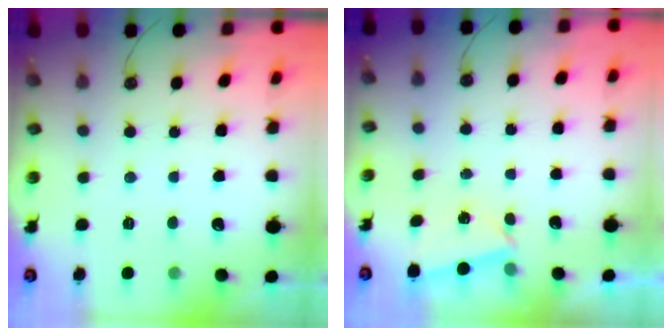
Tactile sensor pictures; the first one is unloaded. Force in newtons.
{"total": 1.6, "press": 0.9, "slide": 1.2}